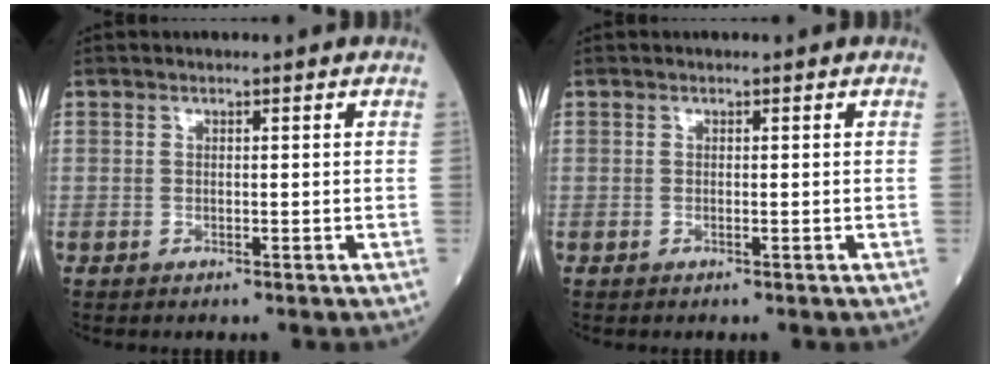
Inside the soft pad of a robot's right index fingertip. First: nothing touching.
{"total": 0.0}